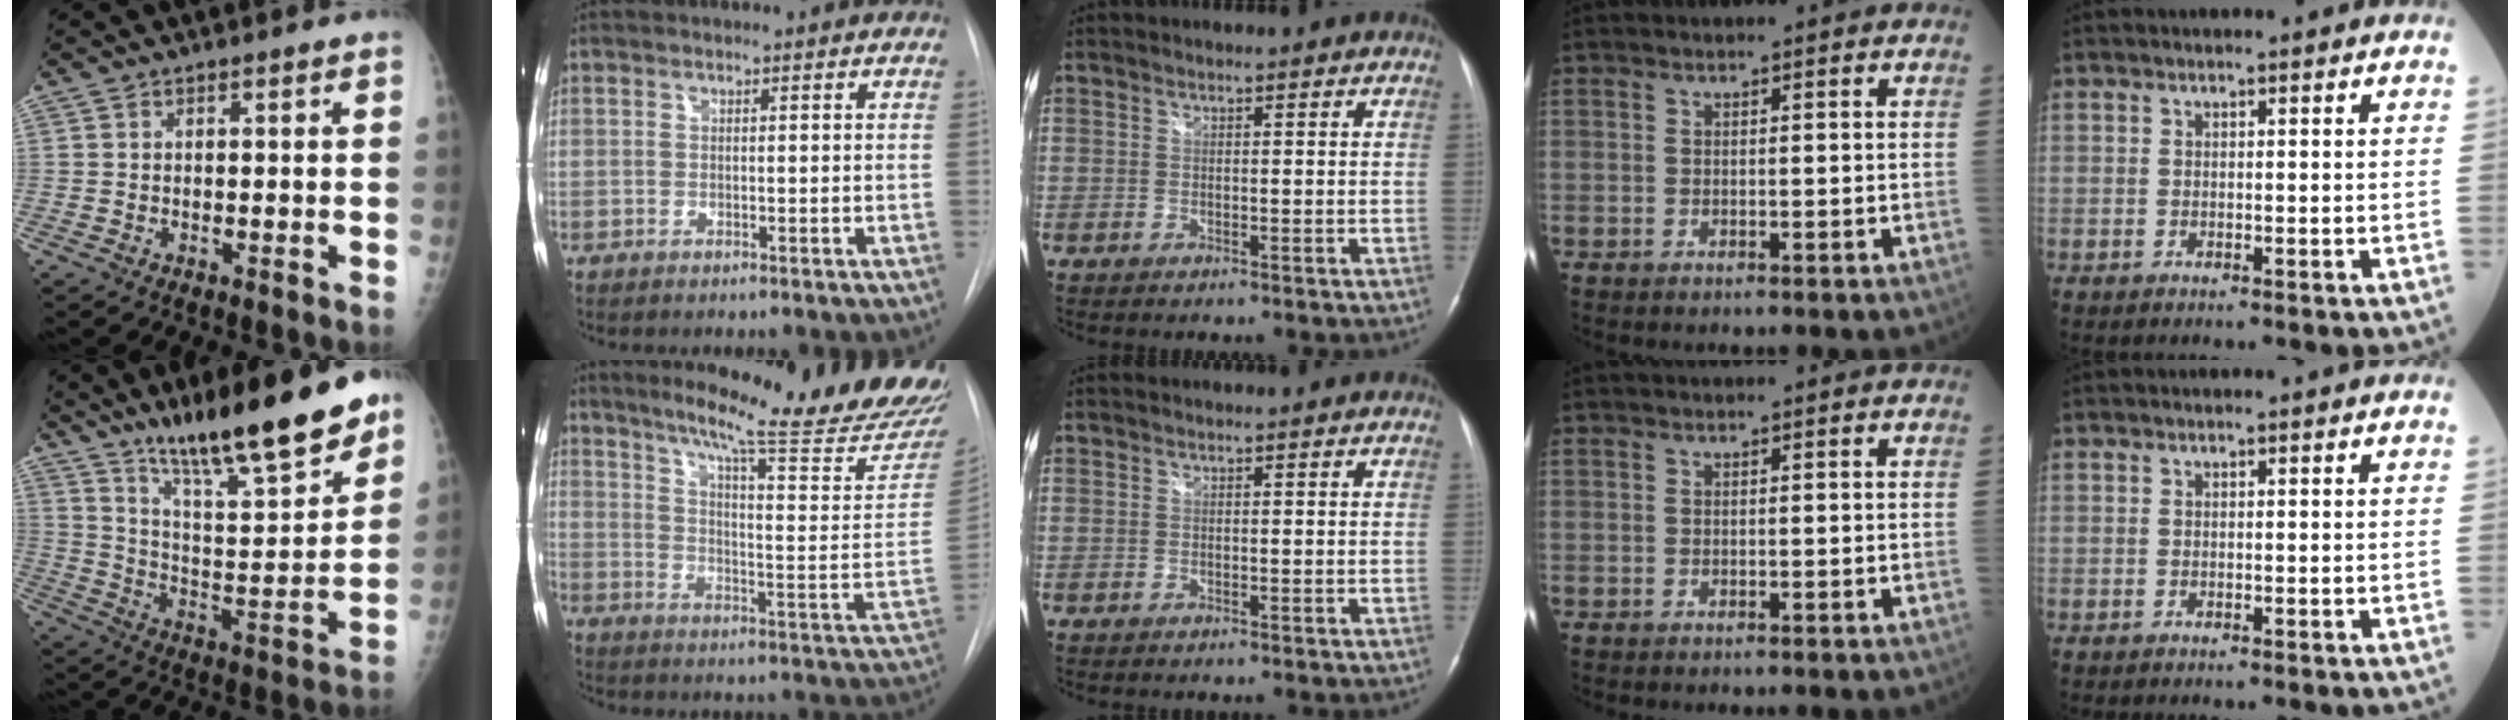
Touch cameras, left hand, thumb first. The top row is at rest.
{"thumb": {"total": 21.5, "force": [15.6, 4.1, 14.1], "torque": [-0.198, -0.083, 0.263]}, "index": {"total": 25.7, "force": [22.4, 1.0, 12.4], "torque": [-0.177, -0.100, 0.281]}}